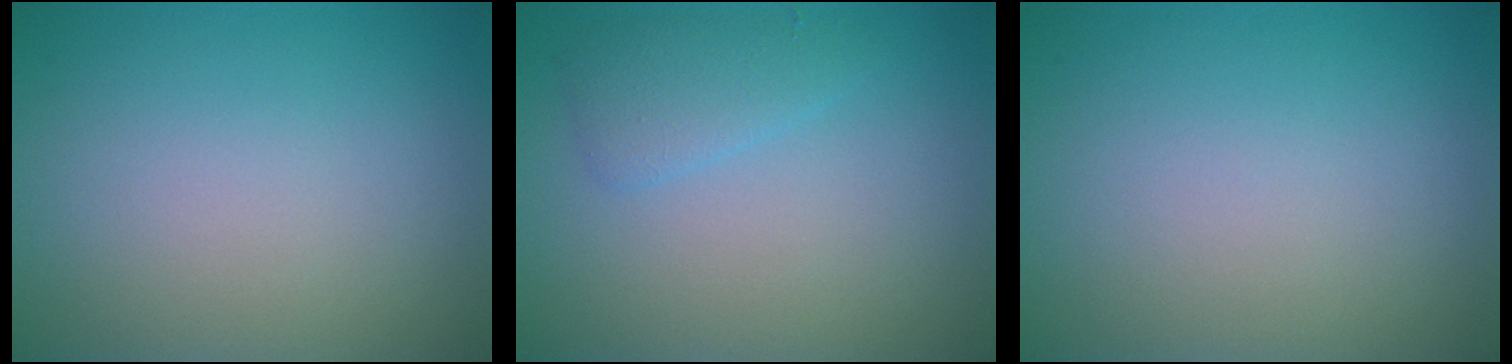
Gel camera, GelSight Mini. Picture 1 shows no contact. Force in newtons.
{"total": 1.9, "press": 1.9, "slide": 0.2}
{"total": 0.0}